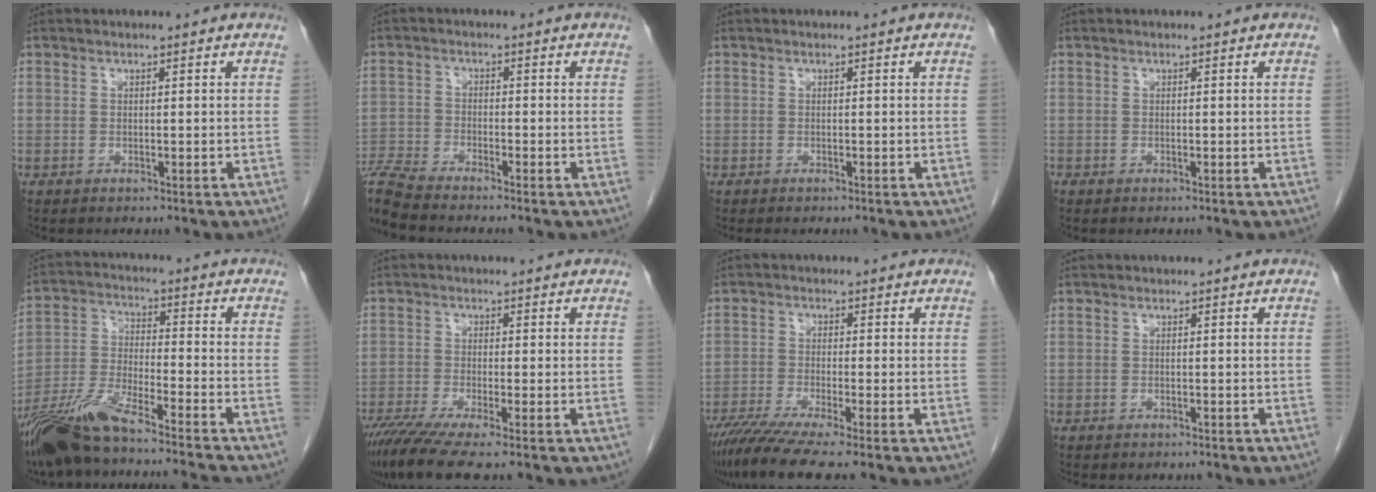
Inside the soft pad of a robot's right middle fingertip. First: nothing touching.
{"total": 7.6, "force": [-7.2, -0.9, 2.1], "torque": [-0.046, -0.013, -0.135]}
{"total": 1.4, "force": [-1.2, 0.4, 0.6], "torque": [-0.014, -0.005, -0.015]}
{"total": 0.0}
{"total": 14.5, "force": [-12.5, -0.6, 7.3], "torque": [-0.151, -0.014, -0.229]}
{"total": 7.6, "force": [-5.8, -0.4, 5.0], "torque": [-0.088, -0.024, -0.101]}
{"total": 8.3, "force": [-6.5, -0.8, 5.1], "torque": [-0.088, -0.026, -0.111]}
{"total": 4.8, "force": [-4.2, 1.3, 1.8], "torque": [-0.026, -0.007, -0.051]}